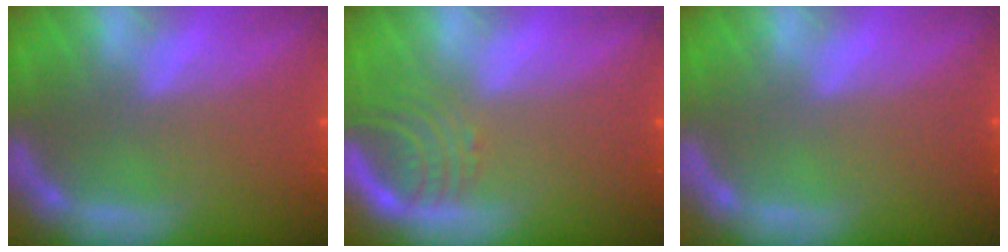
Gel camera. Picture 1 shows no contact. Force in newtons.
{"total": 3.9}
{"total": 0.0}